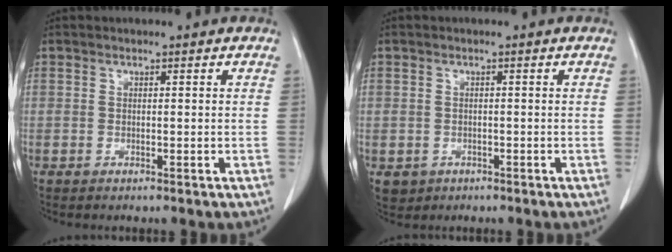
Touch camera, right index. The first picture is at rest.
{"total": 2.9, "force": [-0.9, 2.8, 0.4], "torque": [0.001, 0.004, -0.007]}